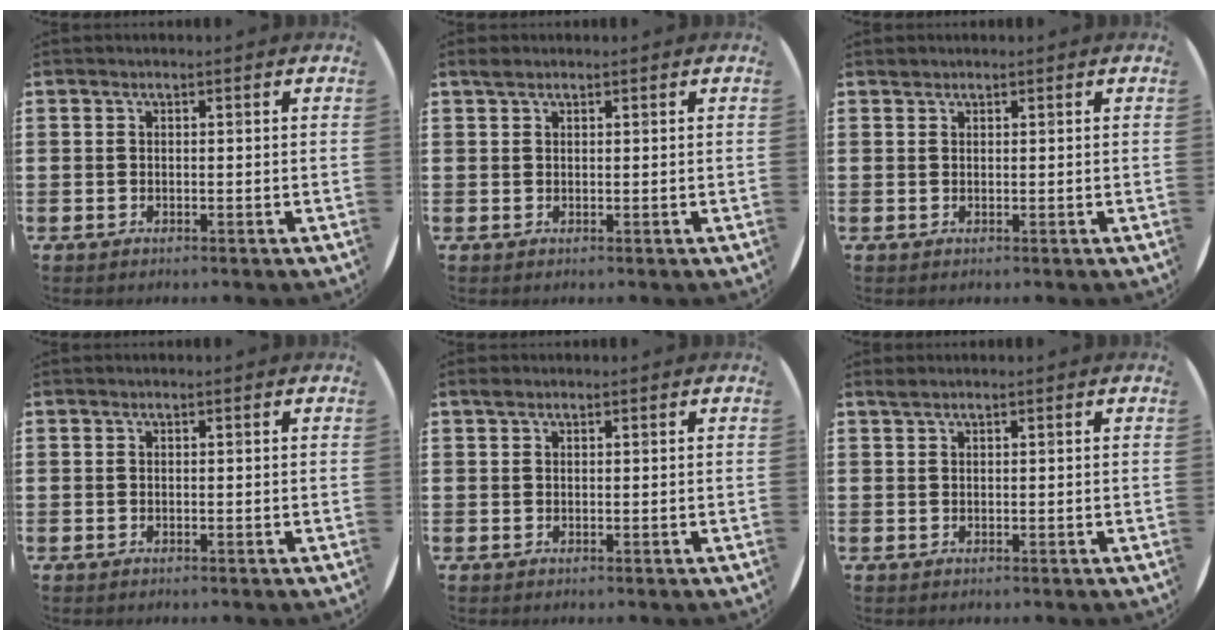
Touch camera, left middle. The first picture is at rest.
{"total": 1.0, "force": [0.8, 0.4, 0.3], "torque": [0.001, 0.000, 0.014]}
{"total": 0.5, "force": [0.5, 0.1, -0.1], "torque": [0.002, 0.004, 0.009]}
{"total": 0.0}
{"total": 0.6, "force": [0.5, 0.3, 0.2], "torque": [0.004, 0.000, 0.008]}
{"total": 0.6, "force": [0.6, 0.0, 0.2], "torque": [-0.005, 0.000, 0.011]}